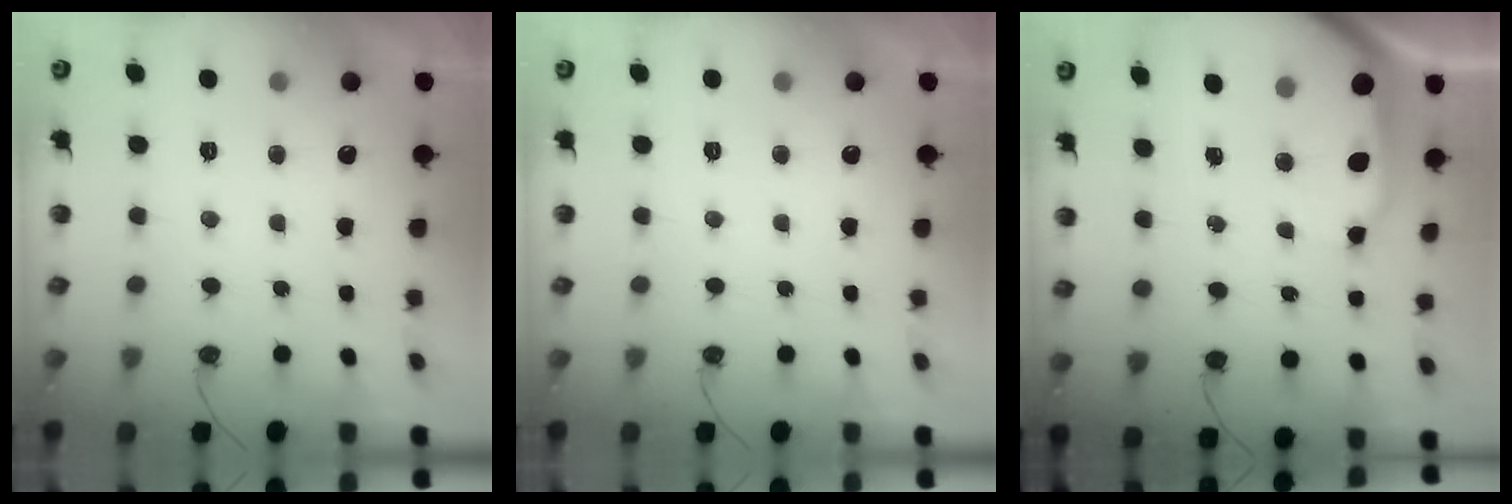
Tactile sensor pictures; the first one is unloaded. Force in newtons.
{"total": 0.0}
{"total": 11.8, "press": 11.7, "slide": 1.5}